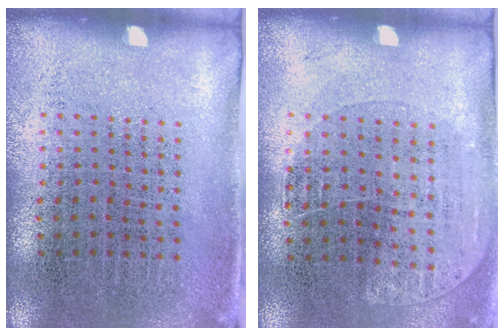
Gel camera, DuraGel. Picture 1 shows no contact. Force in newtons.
{"total": 1.1, "press": 0.9, "slide": 0.6}